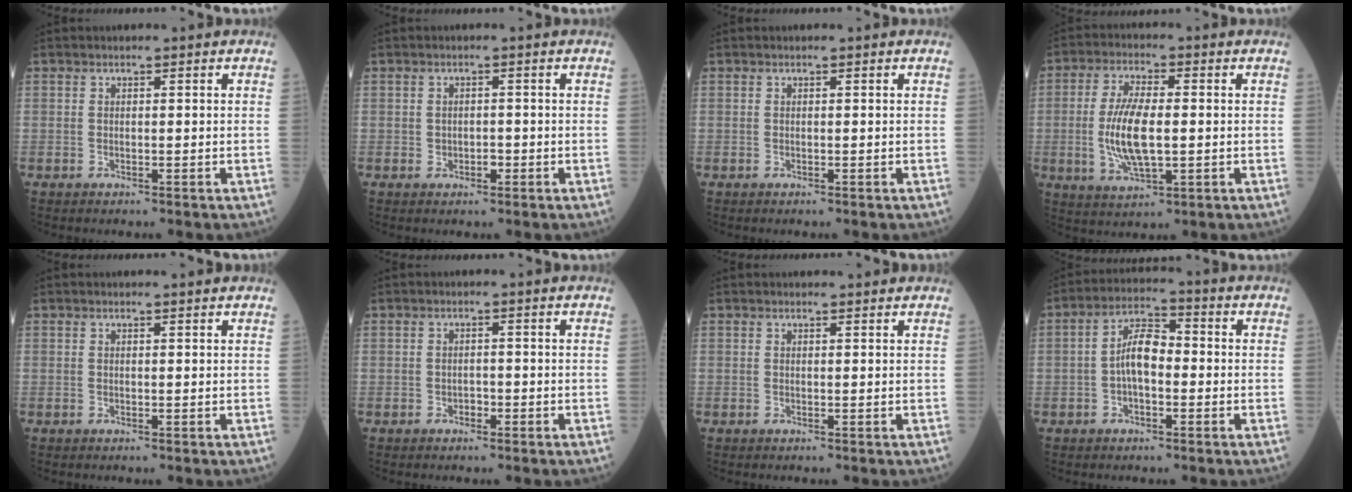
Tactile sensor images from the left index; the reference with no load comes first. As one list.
[{"total": 1.4, "force": [-0.5, 1.1, 0.7], "torque": [-0.009, 0.003, -0.005]}, {"total": 0.0}, {"total": 9.3, "force": [-0.6, 2.9, 8.8], "torque": [-0.189, -0.004, -0.010]}, {"total": 0.9, "force": [0.9, -0.2, 0.1], "torque": [-0.009, -0.004, 0.011]}, {"total": 1.0, "force": [-0.6, 0.7, 0.5], "torque": [-0.003, 0.004, -0.011]}, {"total": 1.1, "force": [1.1, 0.1, 0.1], "torque": [-0.008, 0.004, 0.013]}, {"total": 6.4, "force": [-0.7, 2.8, 5.7], "torque": [-0.115, 0.022, -0.020]}]